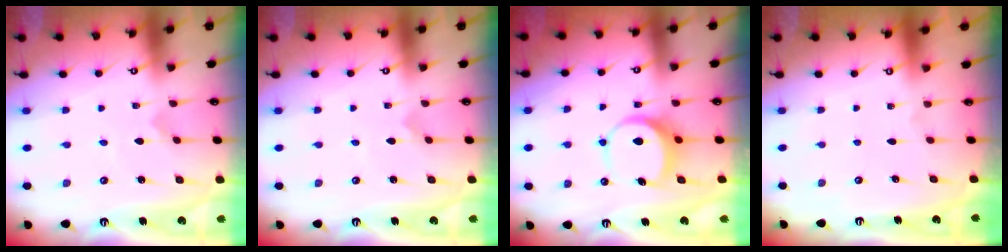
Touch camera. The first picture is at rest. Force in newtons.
{"total": 0.0}
{"total": 8.6, "press": 8.6, "slide": 1.1}
{"total": 0.0}